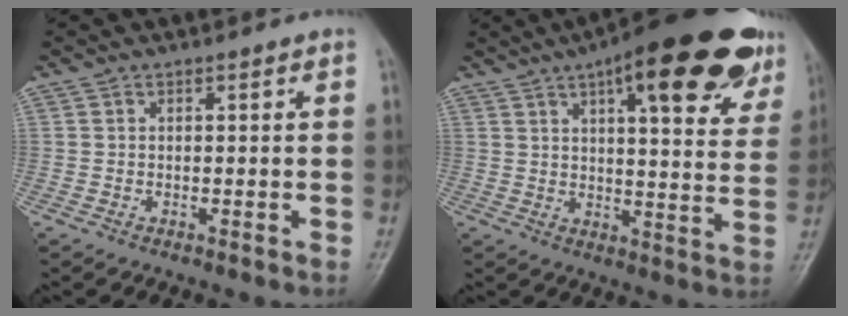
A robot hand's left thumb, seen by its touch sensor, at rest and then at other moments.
{"total": 24.4, "force": [14.2, 7.6, 18.4], "torque": [-0.222, -0.025, 0.185]}